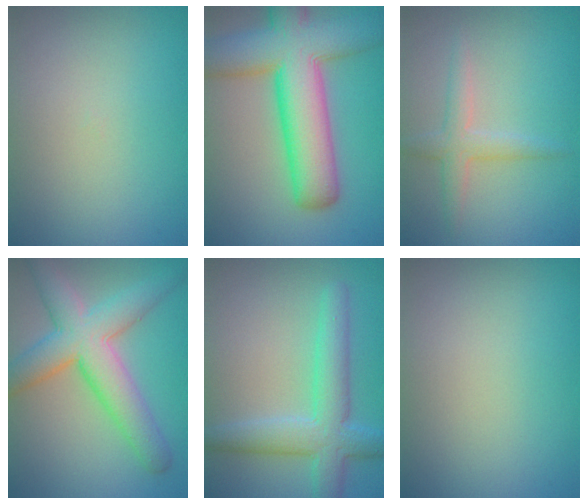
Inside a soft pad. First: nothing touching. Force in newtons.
{"total": 11.8, "press": 11.8, "slide": 0.6}
{"total": 2.3, "press": 2.3, "slide": 0.0}
{"total": 7.7, "press": 7.7, "slide": 0.3}
{"total": 5.4, "press": 5.4, "slide": 0.3}
{"total": 0.0}